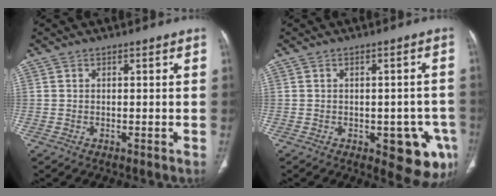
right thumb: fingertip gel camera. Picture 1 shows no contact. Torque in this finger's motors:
{"motor_torque": [1.10, 1.19, -0.05, 0.02, 0.21]}